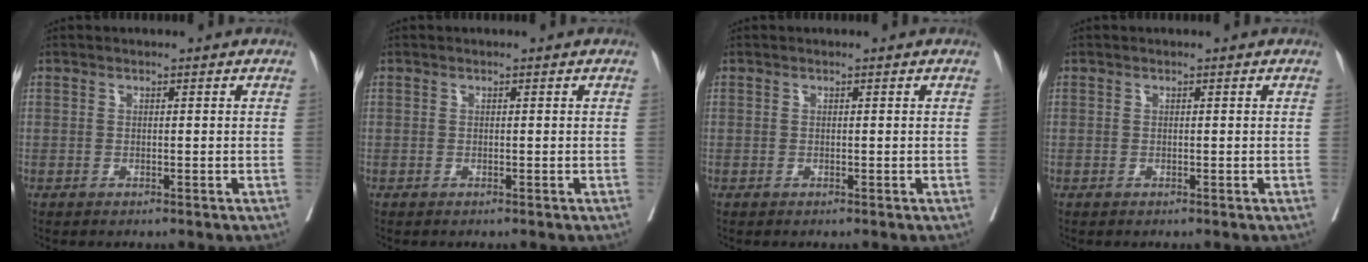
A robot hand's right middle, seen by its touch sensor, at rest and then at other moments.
{"total": 0.0}
{"total": 0.0}
{"total": 0.0}